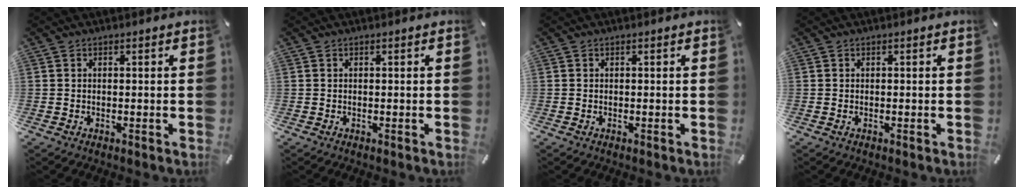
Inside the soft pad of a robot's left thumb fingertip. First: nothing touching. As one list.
[{"total": 0.0}, {"total": 0.0}, {"total": 0.0}]